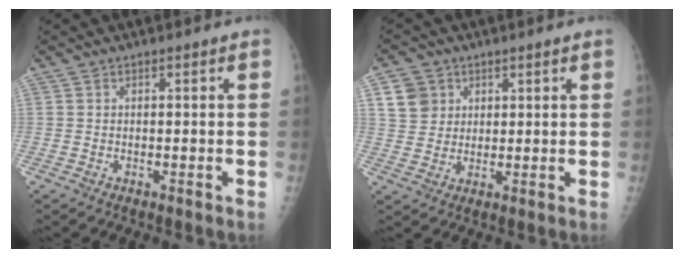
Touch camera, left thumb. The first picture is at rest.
{"total": 6.0, "force": [2.6, 5.2, 1.5], "torque": [-0.006, -0.010, 0.050]}